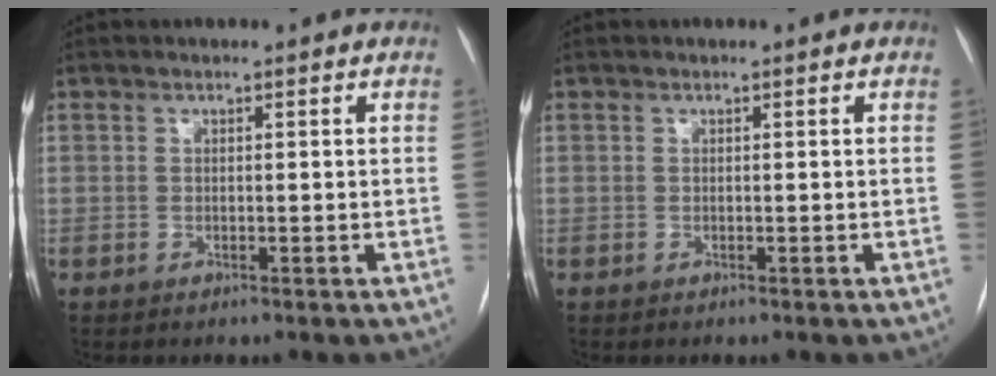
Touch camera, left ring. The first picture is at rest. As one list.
[{"total": 0.0}]